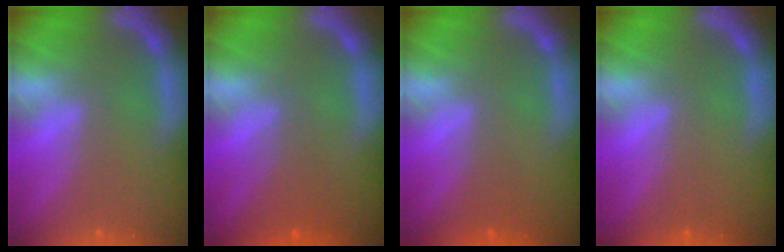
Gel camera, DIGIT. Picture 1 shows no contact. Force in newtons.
{"total": 2.5}
{"total": 1.0}
{"total": 0.0}